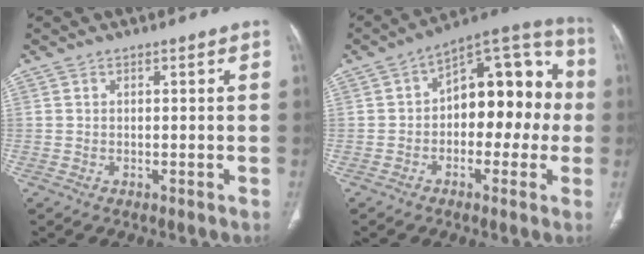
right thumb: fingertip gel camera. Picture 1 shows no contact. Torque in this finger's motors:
{"motor_torque": [-0.42, 0.99, 0.50, 0.13, 0.09]}